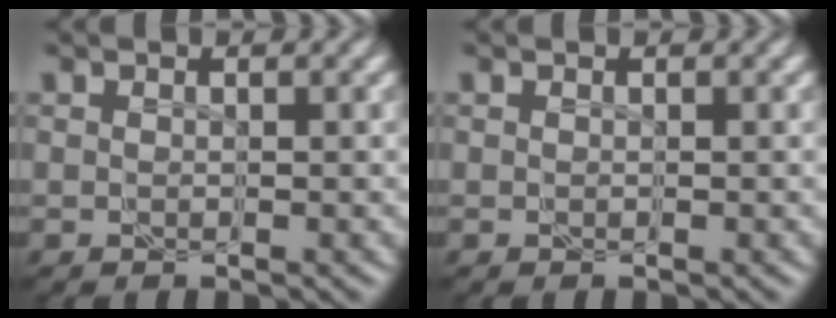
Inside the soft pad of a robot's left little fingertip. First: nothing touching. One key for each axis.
{"total": 0.0}